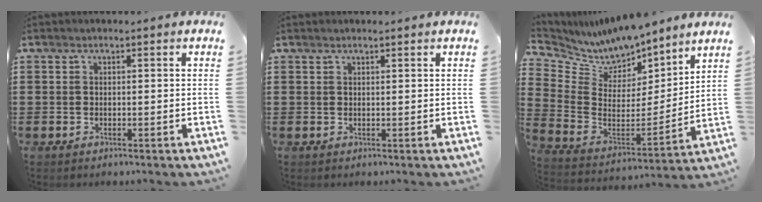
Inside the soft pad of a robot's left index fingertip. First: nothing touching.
{"total": 0.7, "force": [0.5, 0.0, 0.5], "torque": [-0.010, 0.000, 0.010]}
{"total": 8.1, "force": [7.6, 2.6, 0.8], "torque": [-0.067, -0.061, 0.137]}